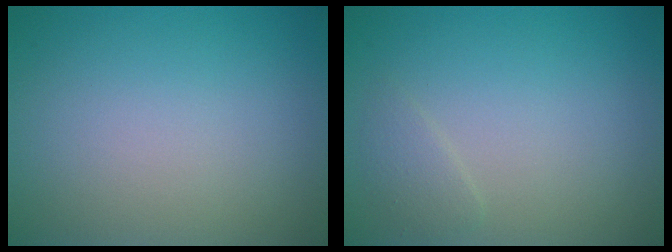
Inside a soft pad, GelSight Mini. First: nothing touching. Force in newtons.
{"total": 1.1, "press": 1.1, "slide": 0.1}